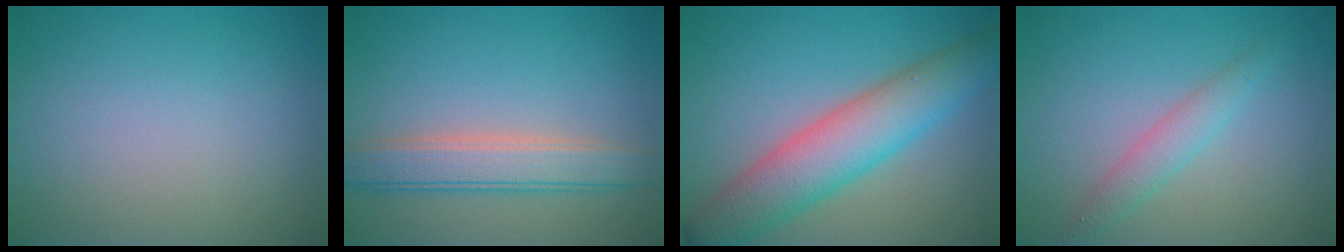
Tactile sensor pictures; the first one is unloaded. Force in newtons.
{"total": 4.3, "press": 4.3, "slide": 0.2}
{"total": 7.2, "press": 7.2, "slide": 0.3}
{"total": 2.2, "press": 2.2, "slide": 0.0}